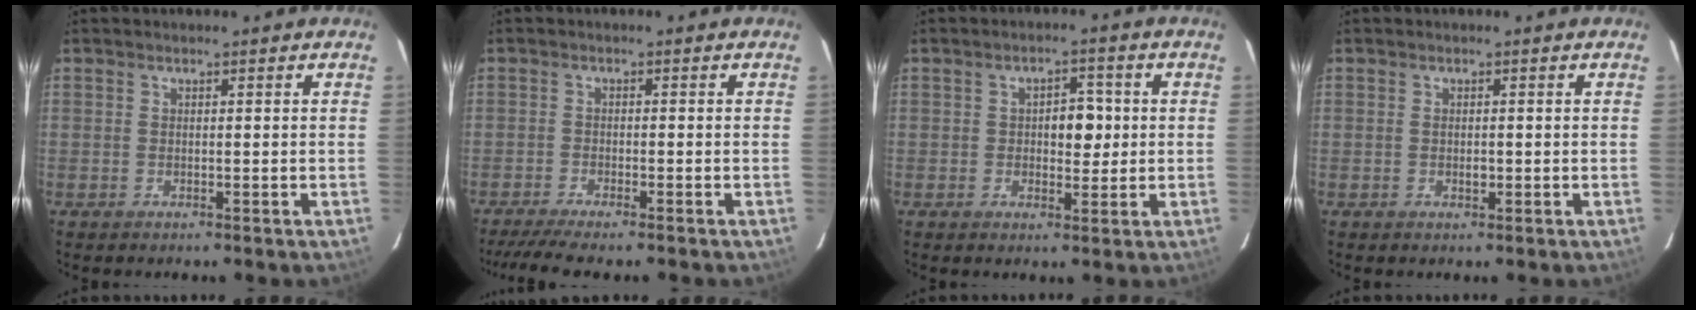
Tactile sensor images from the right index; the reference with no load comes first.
{"total": 7.2, "force": [-6.1, 0.3, 4.0], "torque": [-0.060, -0.016, -0.099]}
{"total": 4.6, "force": [0.3, 2.5, 3.8], "torque": [-0.053, 0.011, 0.007]}
{"total": 1.0, "force": [-0.1, 0.5, 0.8], "torque": [-0.017, 0.000, -0.001]}